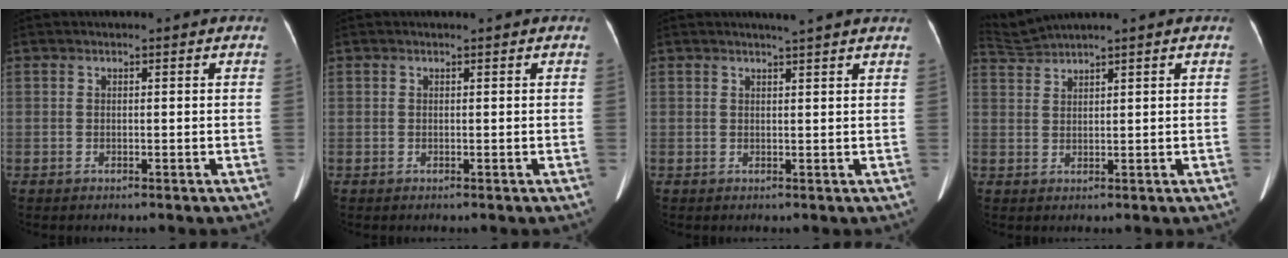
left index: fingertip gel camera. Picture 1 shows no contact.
{"total": 0.0}
{"total": 3.7, "force": [3.2, -0.6, 1.6], "torque": [-0.022, 0.007, 0.037]}
{"total": 3.1, "force": [2.8, -1.3, -0.2], "torque": [-0.008, 0.008, 0.068]}